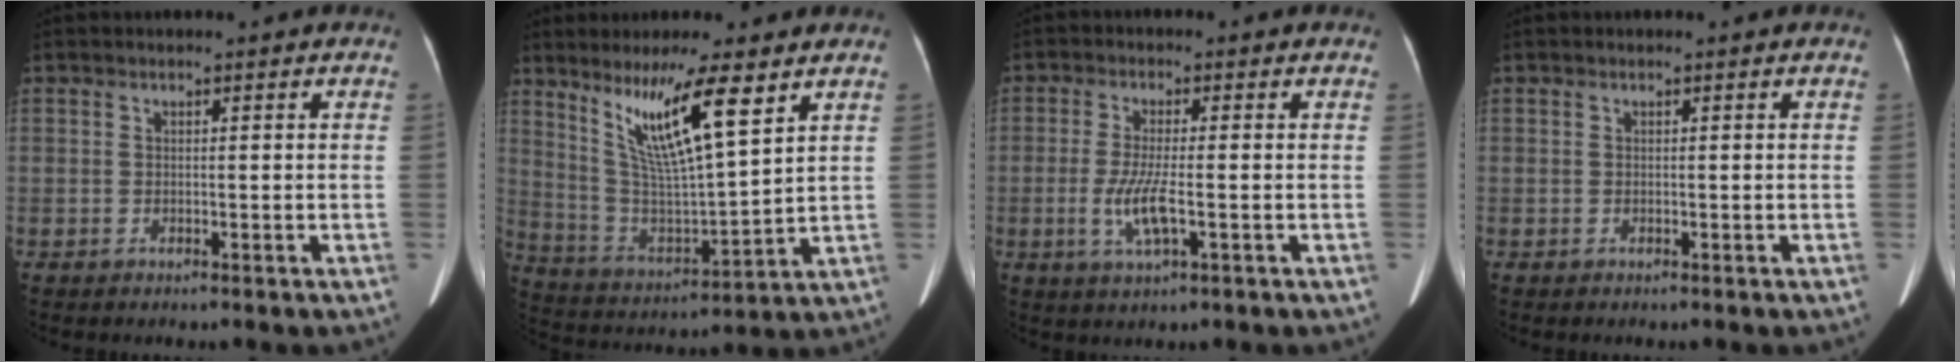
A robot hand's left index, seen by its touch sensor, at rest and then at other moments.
{"total": 13.4, "force": [7.5, 1.0, 11.1], "torque": [-0.213, -0.008, 0.143]}
{"total": 5.2, "force": [-1.3, 0.6, 5.0], "torque": [-0.109, -0.011, -0.024]}
{"total": 0.0}